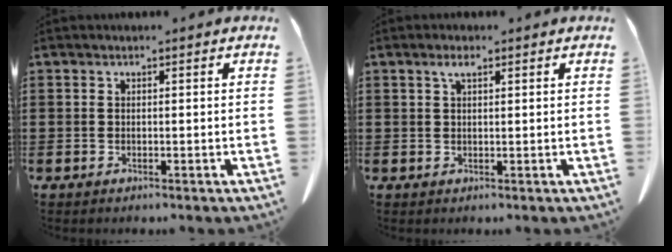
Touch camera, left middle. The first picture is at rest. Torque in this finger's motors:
{"motor_torque": [0.11, 0.10, 0.04, 0.01]}